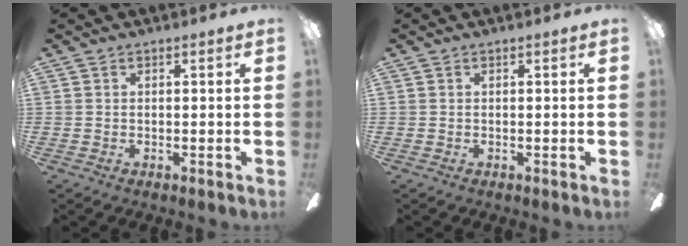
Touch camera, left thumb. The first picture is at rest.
{"total": 0.0}